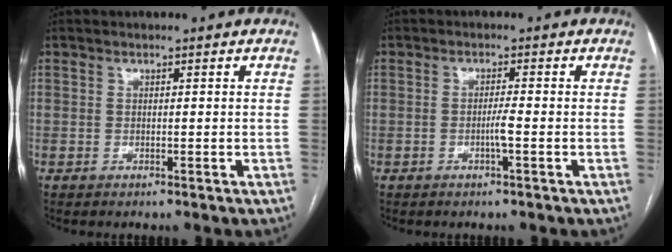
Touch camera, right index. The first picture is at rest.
{"total": 2.0, "force": [-0.6, -0.3, 1.9], "torque": [-0.033, 0.001, -0.010]}